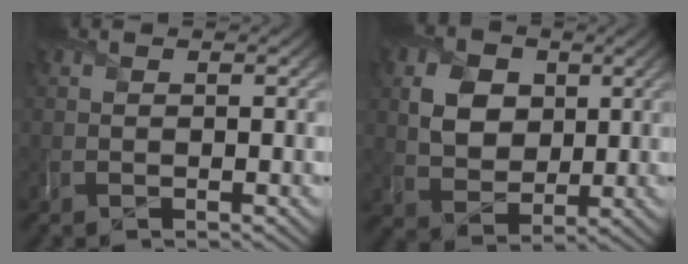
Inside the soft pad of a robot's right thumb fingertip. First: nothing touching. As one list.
[{"total": 6.6, "force": [1.9, 5.1, 3.7], "torque": [-0.090, 0.002, 0.028]}]